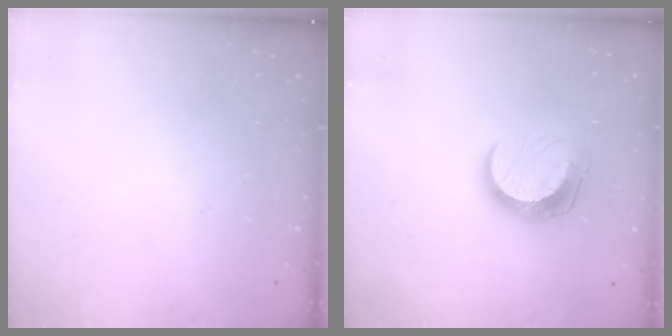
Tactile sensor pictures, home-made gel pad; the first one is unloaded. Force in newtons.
{"total": 11.4, "press": 11.4, "slide": 0.6}